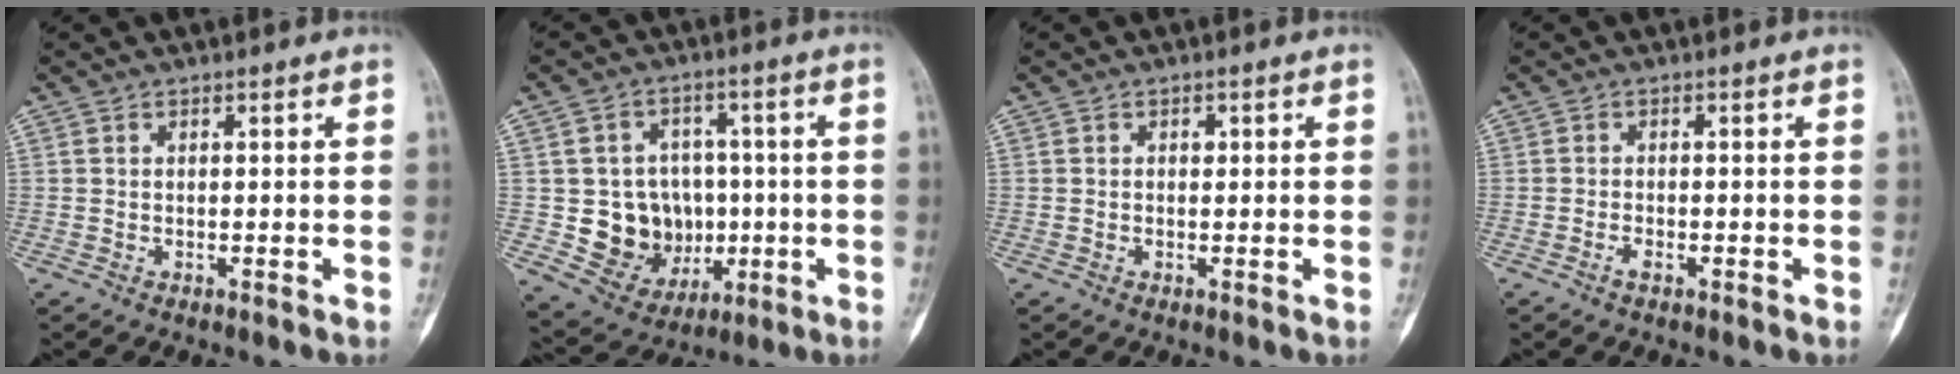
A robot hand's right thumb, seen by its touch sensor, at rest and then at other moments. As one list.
[{"total": 12.7, "force": [-1.3, 11.1, 6.0], "torque": [-0.040, 0.014, 0.000]}, {"total": 0.9, "force": [0.2, 0.7, 0.5], "torque": [-0.003, 0.002, 0.001]}, {"total": 1.1, "force": [-0.6, 0.5, 0.8], "torque": [-0.016, 0.002, -0.013]}]